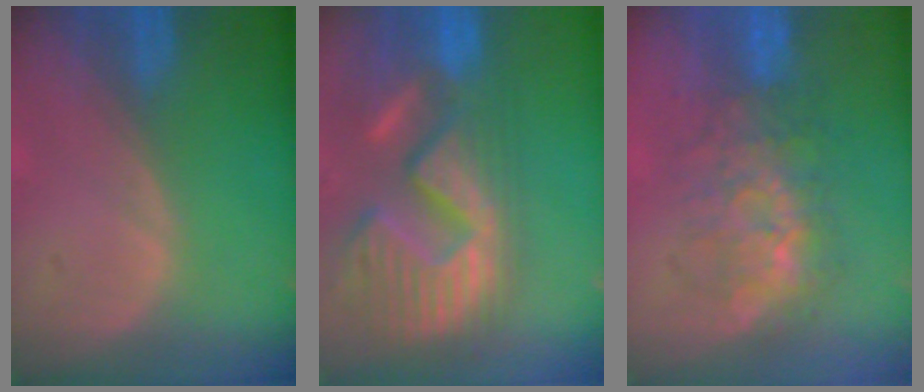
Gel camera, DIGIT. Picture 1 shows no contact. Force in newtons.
{"total": 15.1, "press": 12.7, "slide": 8.2}
{"total": 7.7, "press": 7.5, "slide": 1.6}